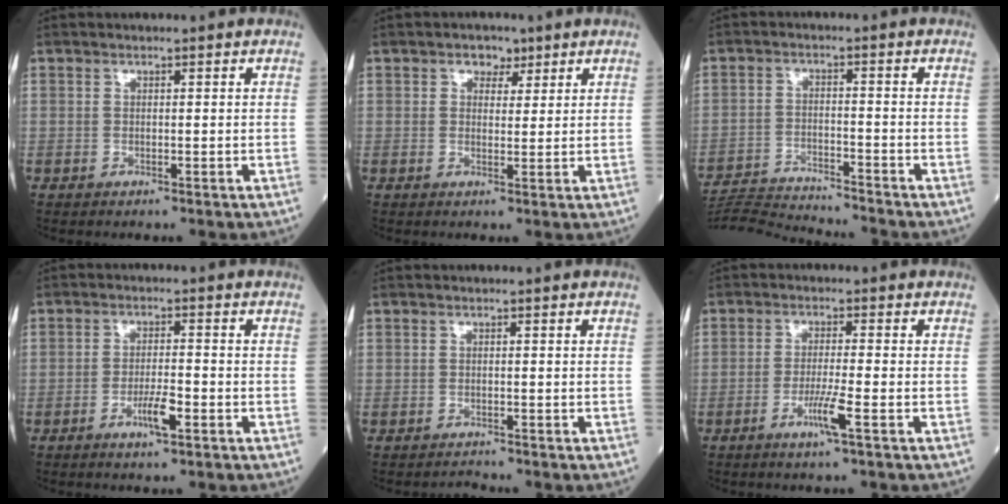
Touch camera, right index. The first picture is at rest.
{"total": 2.6, "force": [1.5, 1.8, 1.1], "torque": [-0.012, 0.005, 0.020]}
{"total": 10.7, "force": [-10.4, -1.6, 1.6], "torque": [-0.023, -0.004, -0.177]}
{"total": 4.0, "force": [-1.9, 0.5, 3.4], "torque": [-0.065, -0.001, -0.036]}
{"total": 0.8, "force": [-0.8, -0.1, -0.2], "torque": [0.002, -0.007, -0.011]}
{"total": 4.2, "force": [-2.0, -0.5, 3.7], "torque": [-0.074, -0.009, -0.042]}